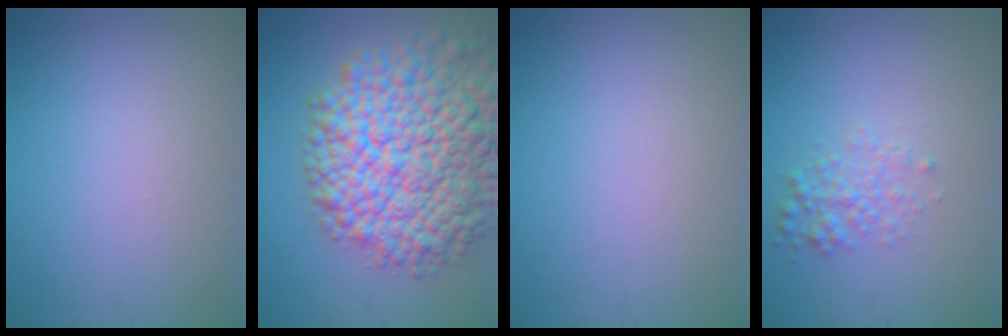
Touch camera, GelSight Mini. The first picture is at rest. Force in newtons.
{"total": 13.6, "press": 13.5, "slide": 0.6}
{"total": 0.0}
{"total": 1.9, "press": 1.9, "slide": 0.0}